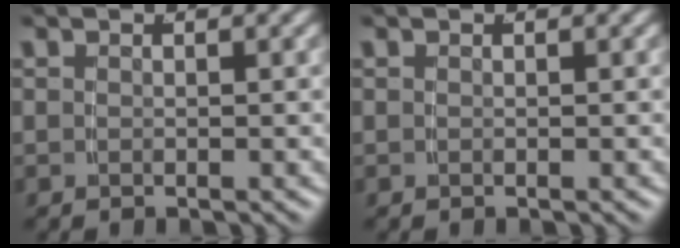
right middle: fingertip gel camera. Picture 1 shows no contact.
{"total": 0.0}